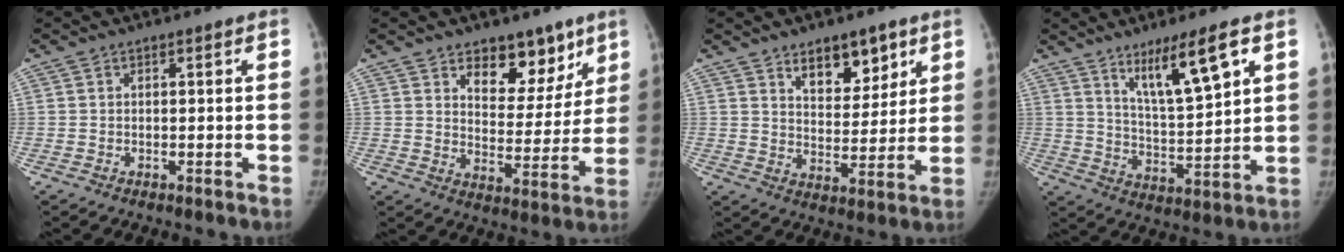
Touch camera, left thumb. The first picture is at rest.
{"total": 11.8, "force": [7.8, 6.8, 5.7], "torque": [-0.029, -0.049, 0.120]}
{"total": 10.2, "force": [6.2, 5.5, 5.9], "torque": [-0.049, -0.041, 0.103]}
{"total": 11.7, "force": [6.5, 2.1, 9.5], "torque": [-0.156, -0.045, 0.121]}